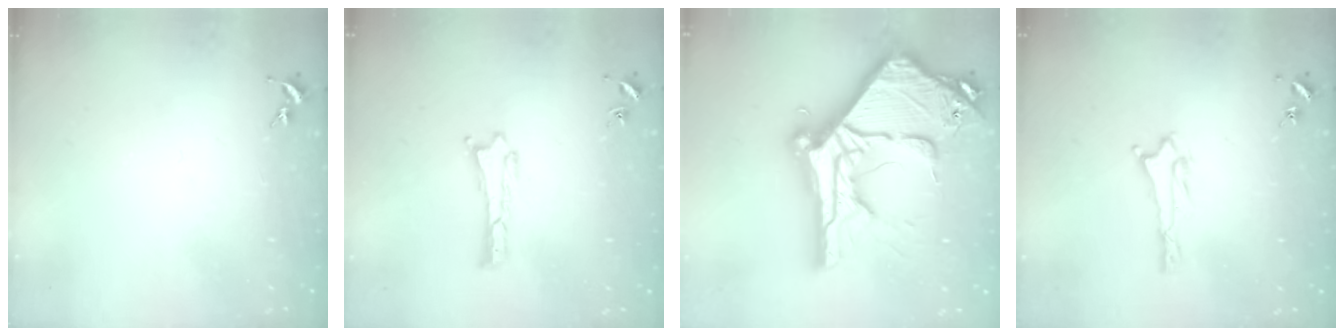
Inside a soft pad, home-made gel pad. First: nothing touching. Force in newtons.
{"total": 0.0}
{"total": 21.7, "press": 21.6, "slide": 2.2}
{"total": 1.0, "press": 1.0, "slide": 0.1}